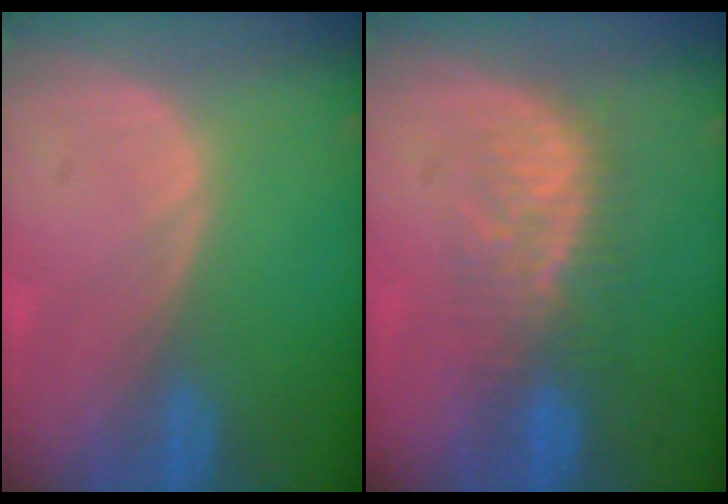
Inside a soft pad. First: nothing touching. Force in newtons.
{"total": 6.2, "press": 6.0, "slide": 1.5}